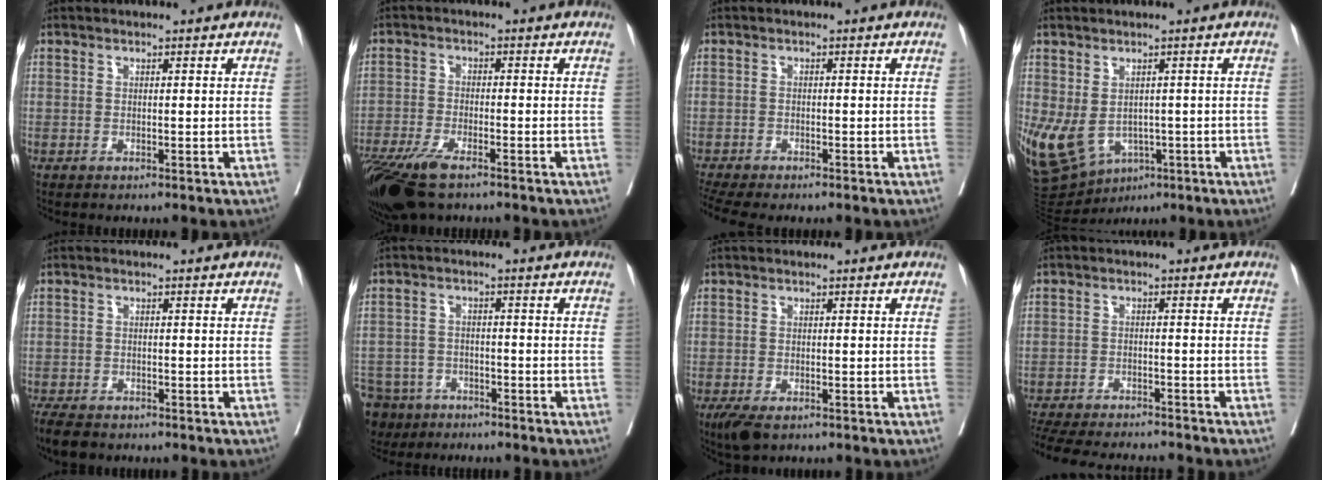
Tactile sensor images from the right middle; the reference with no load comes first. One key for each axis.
{"total": 11.8, "fx": -8.3, "fy": 3.5, "fz": 7.6, "tx": -0.149, "ty": -0.025, "tz": -0.145}
{"total": 5.8, "fx": -4.8, "fy": 0.9, "fz": 3.1, "tx": -0.056, "ty": -0.004, "tz": -0.080}
{"total": 11.4, "fx": -3.8, "fy": 8.2, "fz": 6.9, "tx": -0.146, "ty": -0.004, "tz": -0.044}
{"total": 5.3, "fx": -4.4, "fy": 2.0, "fz": 2.2, "tx": -0.037, "ty": -0.010, "tz": -0.069}
{"total": 12.0, "fx": -8.6, "fy": 7.8, "fz": 3.2, "tx": -0.101, "ty": -0.008, "tz": -0.133}
{"total": 3.6, "fx": -2.3, "fy": 1.4, "fz": 2.4, "tx": -0.049, "ty": -0.010, "tz": -0.036}
{"total": 14.4, "fx": -13.2, "fy": 1.9, "fz": 5.3, "tx": -0.105, "ty": -0.018, "tz": -0.193}